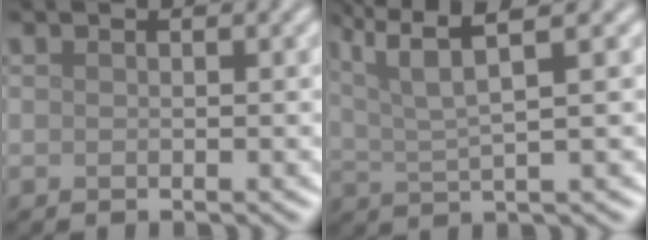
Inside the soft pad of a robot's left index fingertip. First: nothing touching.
{"total": 5.6, "force": [2.9, 1.1, 4.7], "torque": [-0.086, 0.014, 0.056]}